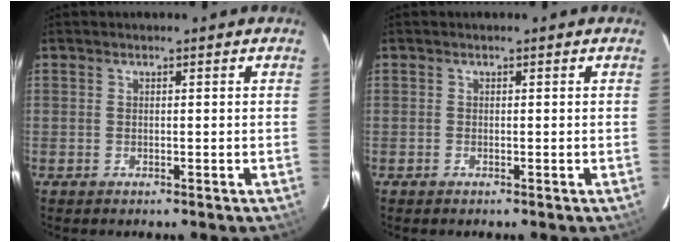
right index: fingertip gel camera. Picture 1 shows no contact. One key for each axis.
{"total": 0.0}